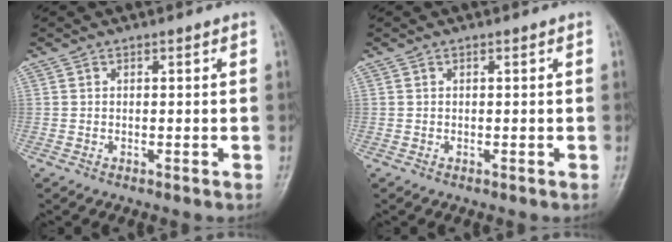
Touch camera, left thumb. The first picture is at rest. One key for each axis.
{"total": 0.0}